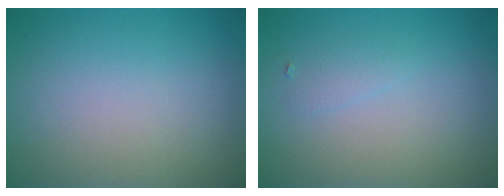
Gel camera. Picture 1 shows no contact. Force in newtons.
{"total": 0.8, "press": 0.8, "slide": 0.0}